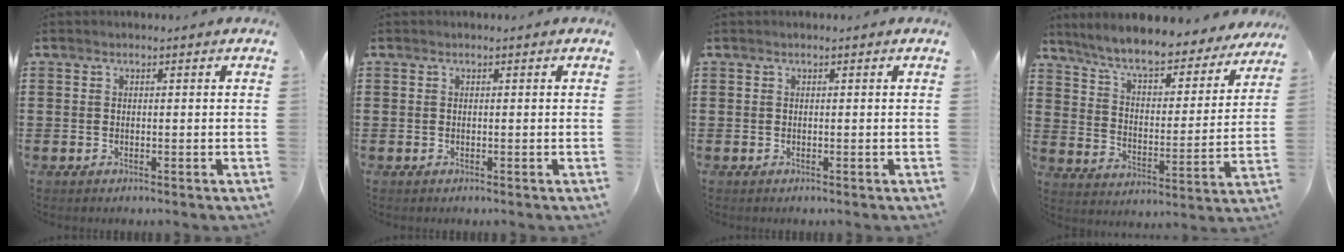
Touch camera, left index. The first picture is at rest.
{"total": 0.0}
{"total": 0.0}
{"total": 7.8, "force": [7.0, 0.7, 3.4], "torque": [-0.095, -0.041, 0.118]}